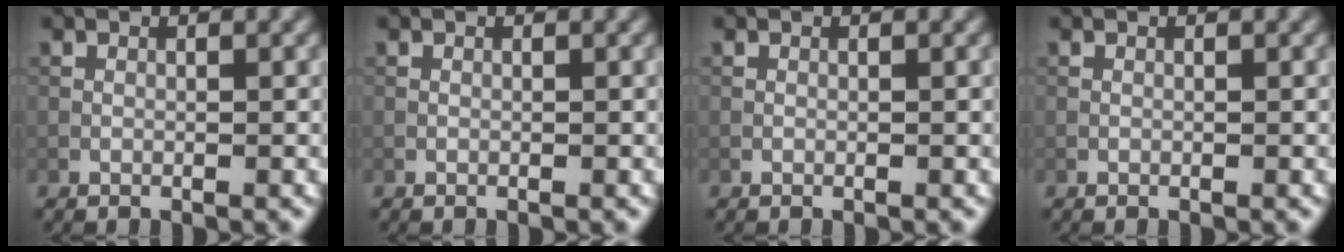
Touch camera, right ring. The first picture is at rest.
{"total": 0.0}
{"total": 0.0}
{"total": 0.0}